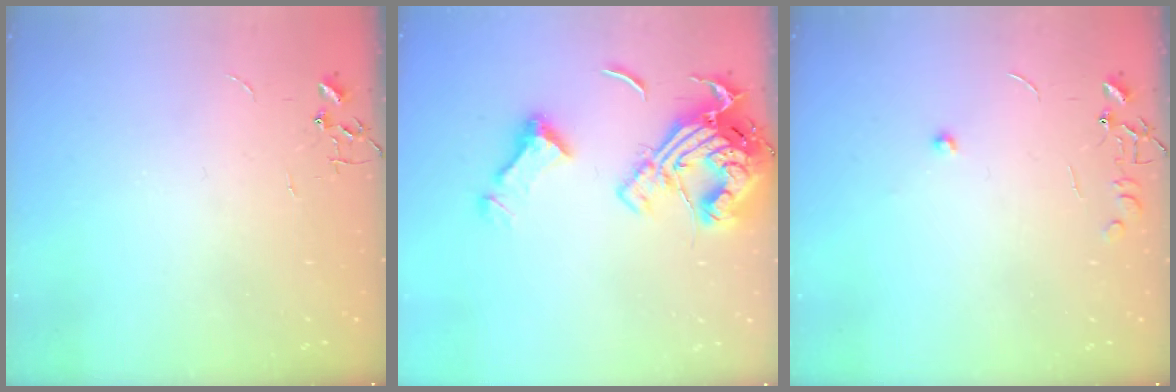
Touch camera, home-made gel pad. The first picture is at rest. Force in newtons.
{"total": 18.2, "press": 18.1, "slide": 2.1}
{"total": 7.6, "press": 7.5, "slide": 0.7}